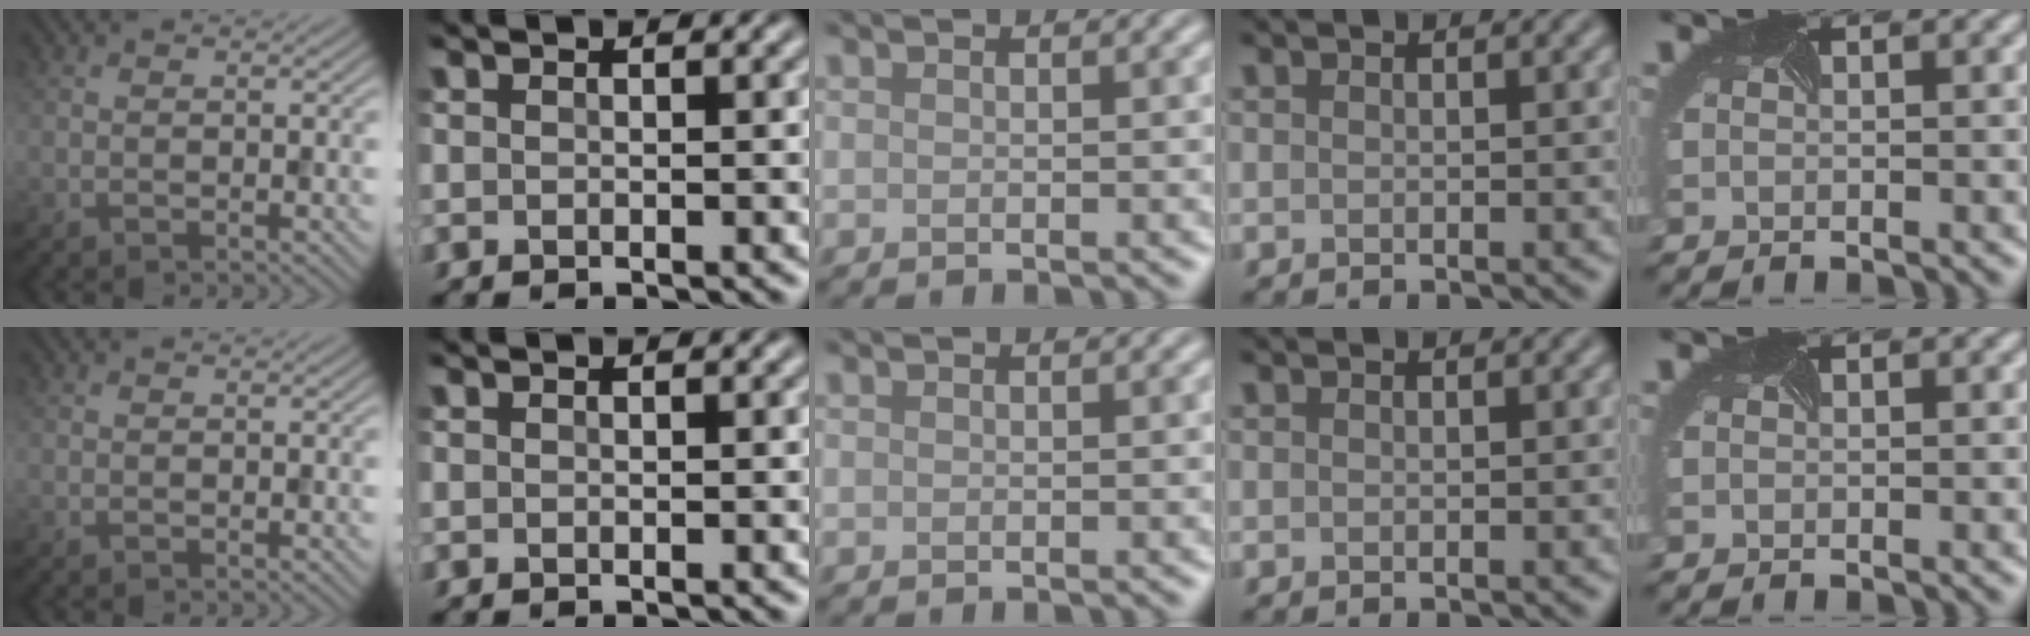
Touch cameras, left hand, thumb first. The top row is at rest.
{}